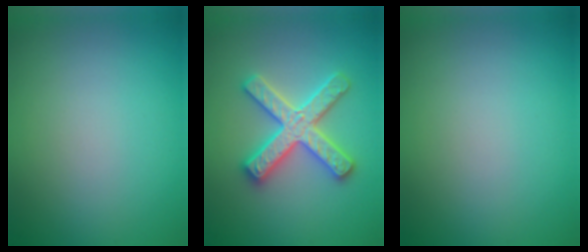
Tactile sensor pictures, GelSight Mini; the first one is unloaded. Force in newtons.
{"total": 5.0, "press": 4.9, "slide": 0.8}
{"total": 0.0}